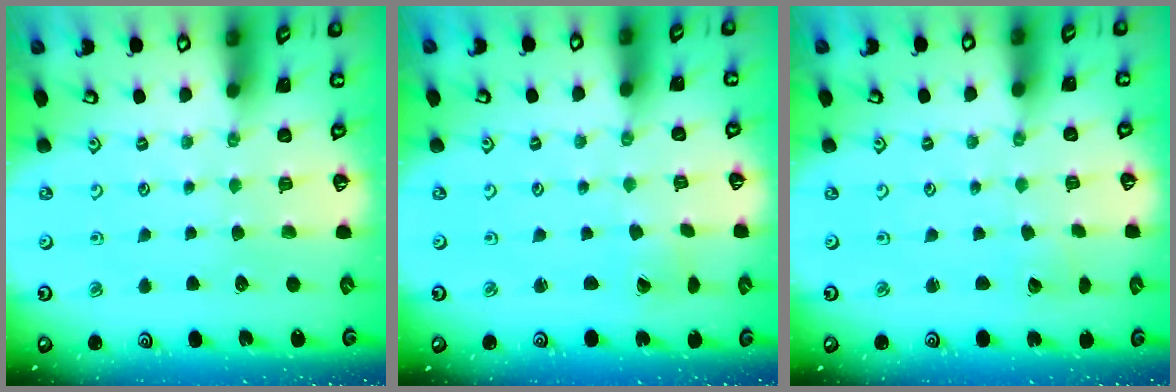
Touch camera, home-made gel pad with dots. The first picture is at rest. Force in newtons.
{"total": 1.2, "press": 1.2, "slide": 0.4}
{"total": 1.2, "press": 1.2, "slide": 0.1}